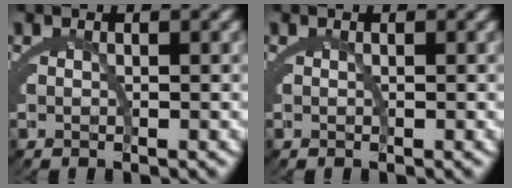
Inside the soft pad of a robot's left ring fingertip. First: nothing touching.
{"total": 0.0}